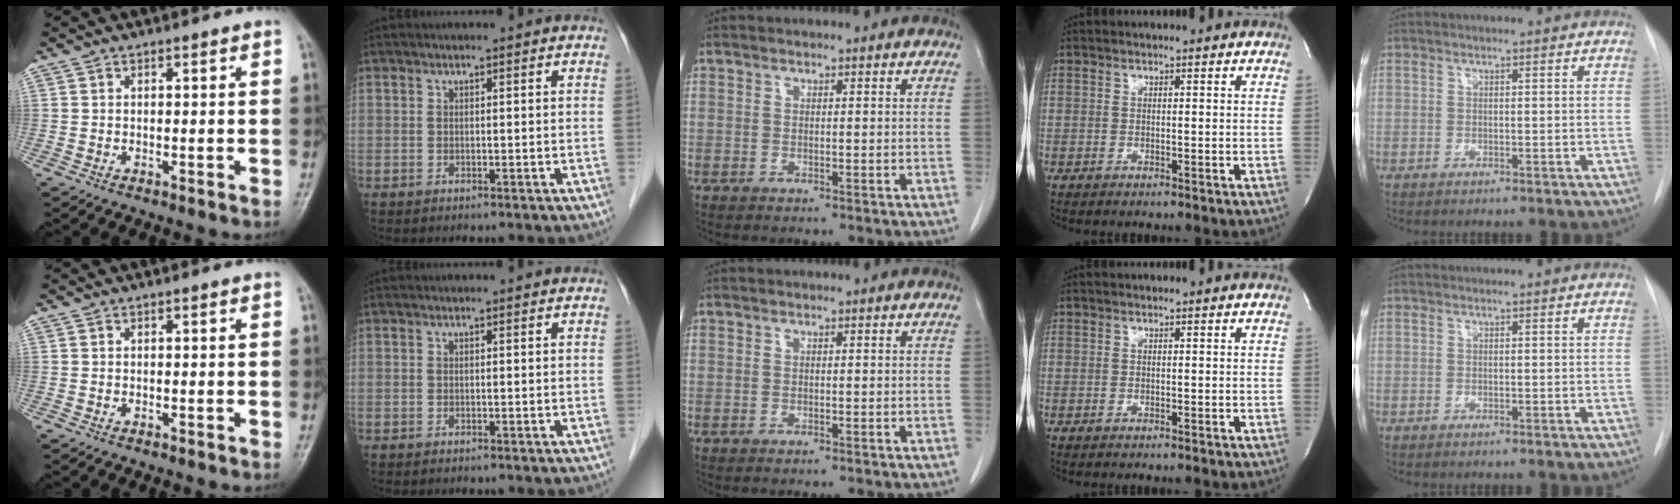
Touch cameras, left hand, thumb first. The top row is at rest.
{}